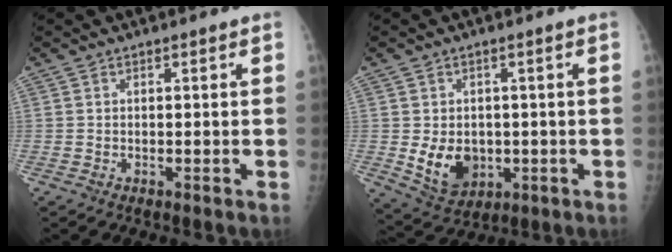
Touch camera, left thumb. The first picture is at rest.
{"total": 8.0, "force": [-0.9, 6.2, 5.0], "torque": [-0.058, -0.009, 0.007]}